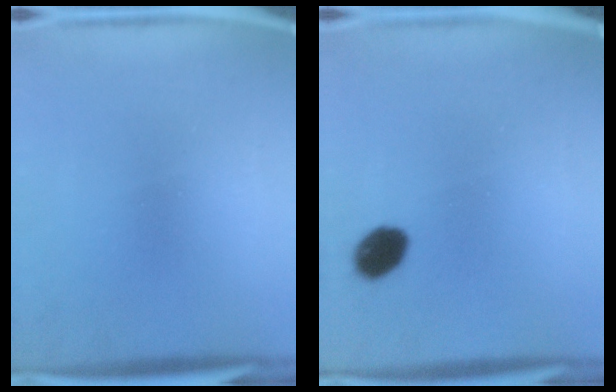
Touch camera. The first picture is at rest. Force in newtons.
{"total": 5.4}